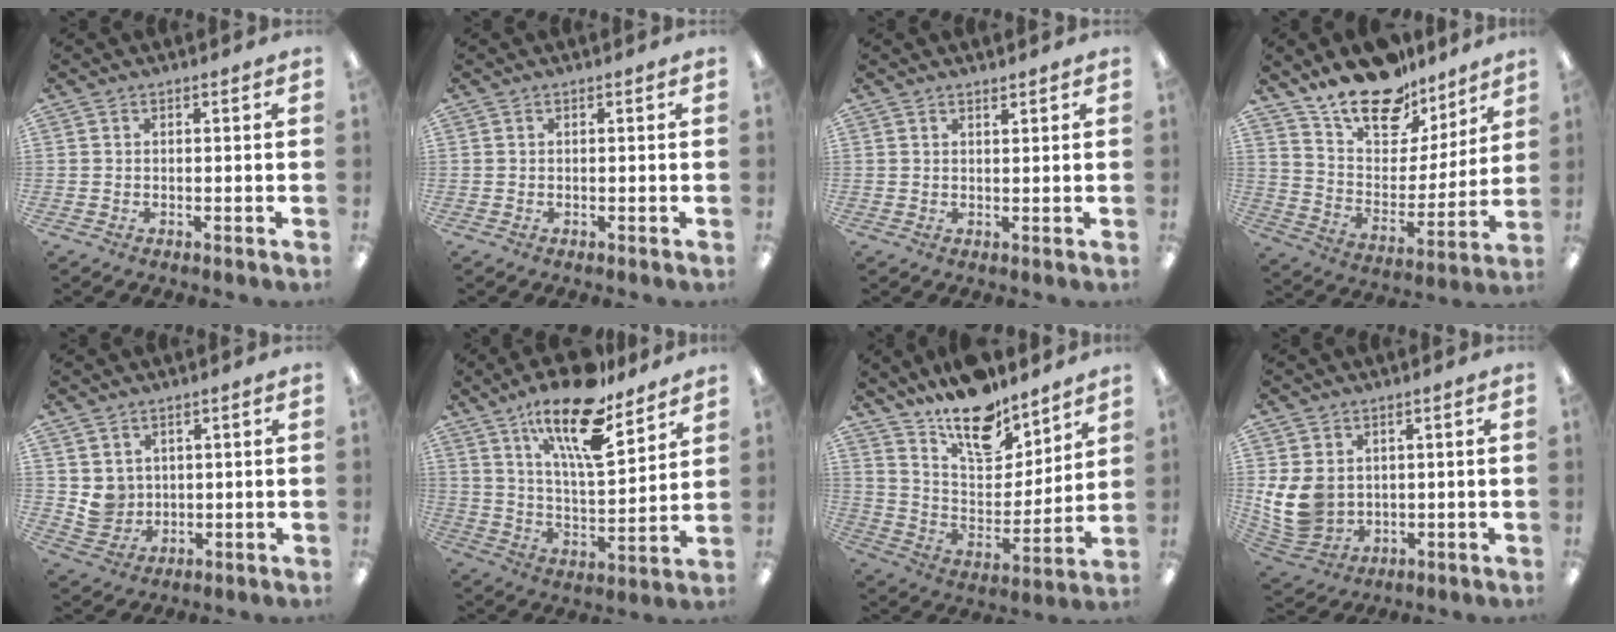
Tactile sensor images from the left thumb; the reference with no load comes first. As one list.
[{"total": 0.0}, {"total": 1.2, "force": [1.2, 0.2, 0.3], "torque": [-0.007, -0.002, 0.022]}, {"total": 18.6, "force": [15.0, 8.6, 6.8], "torque": [-0.122, -0.107, 0.269]}, {"total": 5.4, "force": [2.3, 4.8, 0.8], "torque": [-0.014, -0.007, 0.047]}, {"total": 19.9, "force": [13.6, 6.5, 13.1], "torque": [-0.224, -0.075, 0.226]}, {"total": 16.9, "force": [13.7, 7.1, 6.9], "torque": [-0.121, -0.102, 0.243]}, {"total": 10.5, "force": [1.2, 8.6, 5.9], "torque": [-0.149, -0.002, 0.026]}]